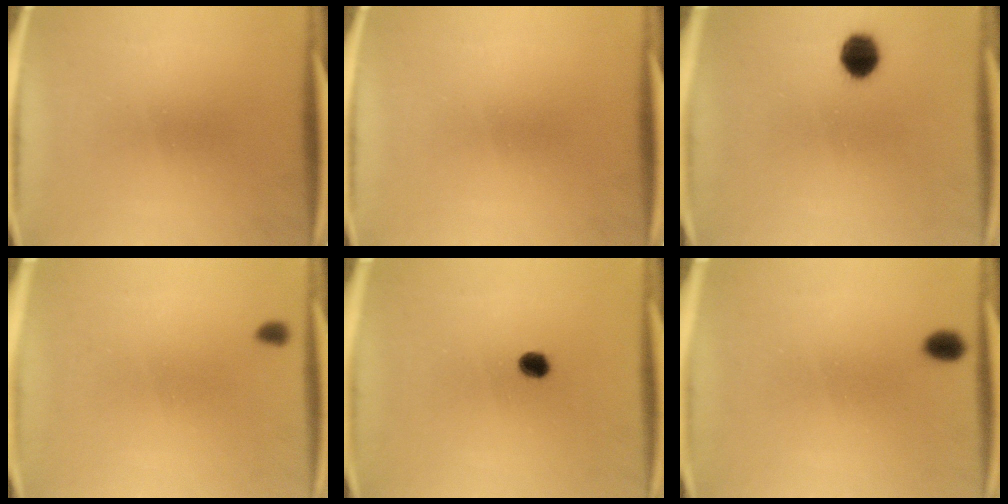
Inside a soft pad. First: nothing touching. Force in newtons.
{"total": 0.0}
{"total": 5.8}
{"total": 0.7}
{"total": 2.7}
{"total": 1.7}